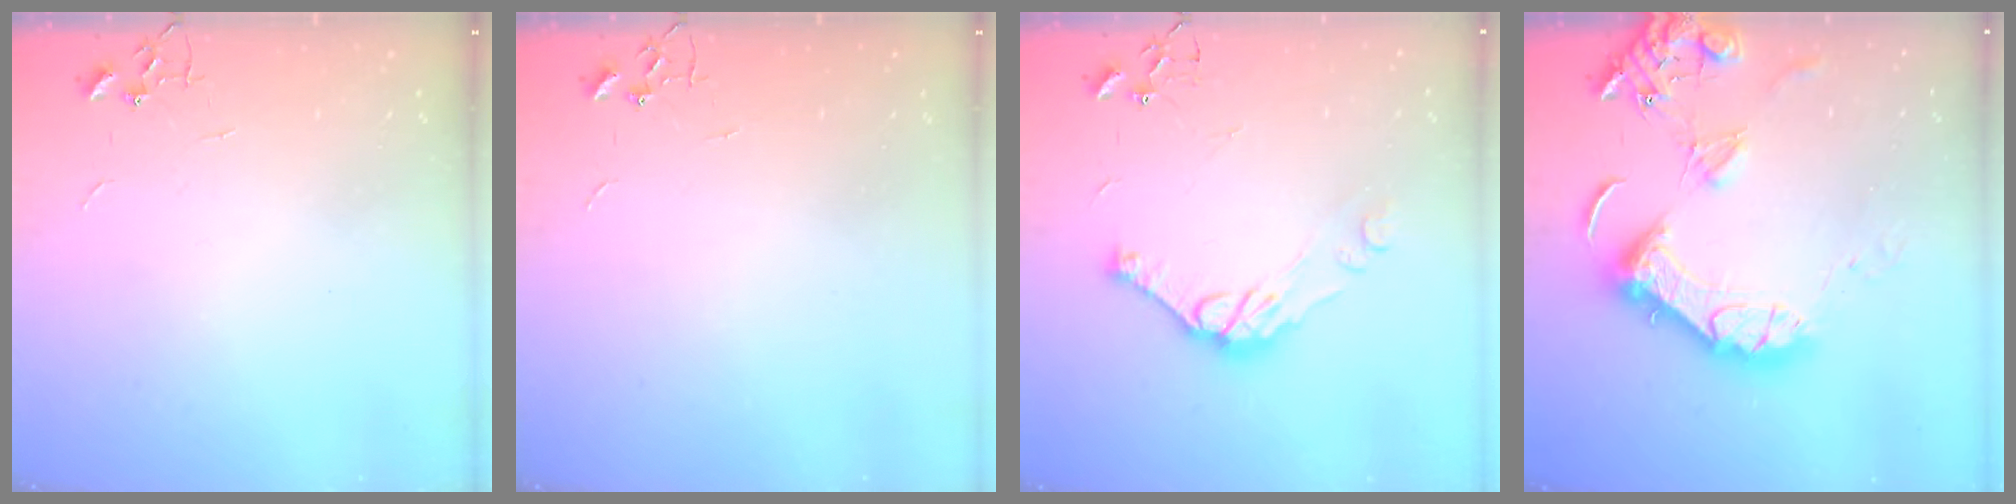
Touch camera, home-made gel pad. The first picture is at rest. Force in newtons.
{"total": 0.0}
{"total": 11.5, "press": 11.4, "slide": 0.8}
{"total": 18.3, "press": 18.1, "slide": 2.1}